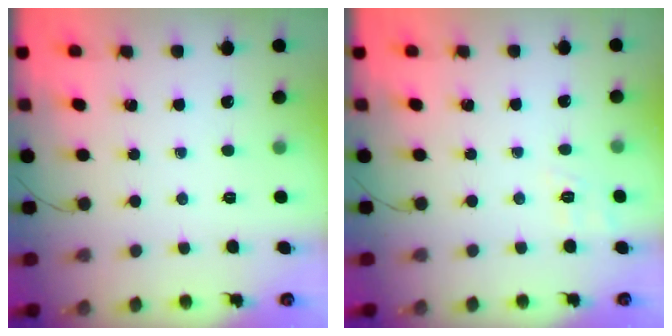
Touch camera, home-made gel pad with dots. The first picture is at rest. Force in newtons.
{"total": 7.2, "press": 6.9, "slide": 2.1}